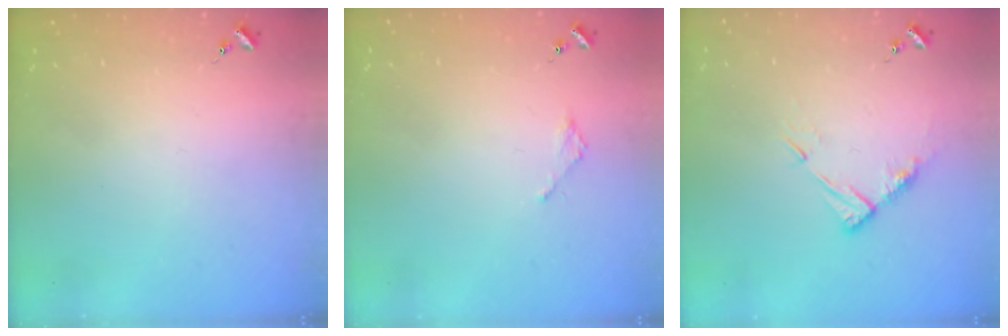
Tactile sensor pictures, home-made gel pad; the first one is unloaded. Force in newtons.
{"total": 1.8, "press": 1.8, "slide": 0.2}
{"total": 9.0, "press": 9.0, "slide": 0.8}